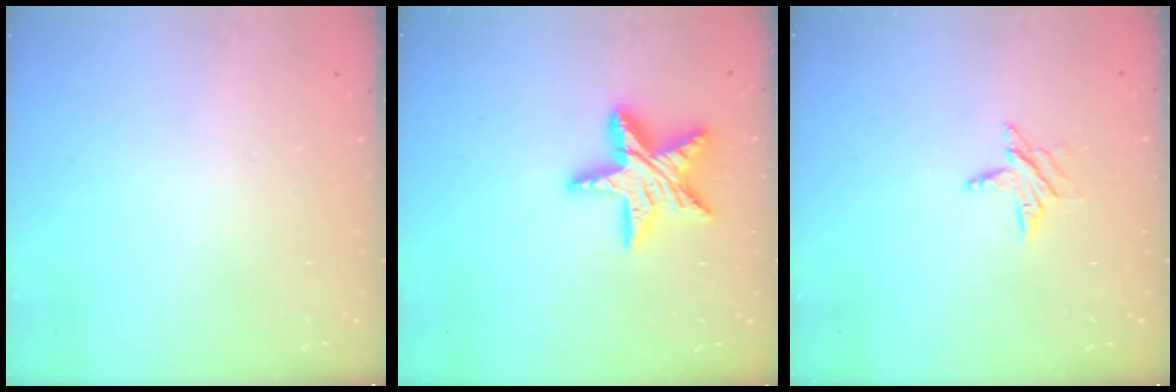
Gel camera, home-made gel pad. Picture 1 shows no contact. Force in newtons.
{"total": 15.9, "press": 15.9, "slide": 1.3}
{"total": 5.7, "press": 5.7, "slide": 0.6}